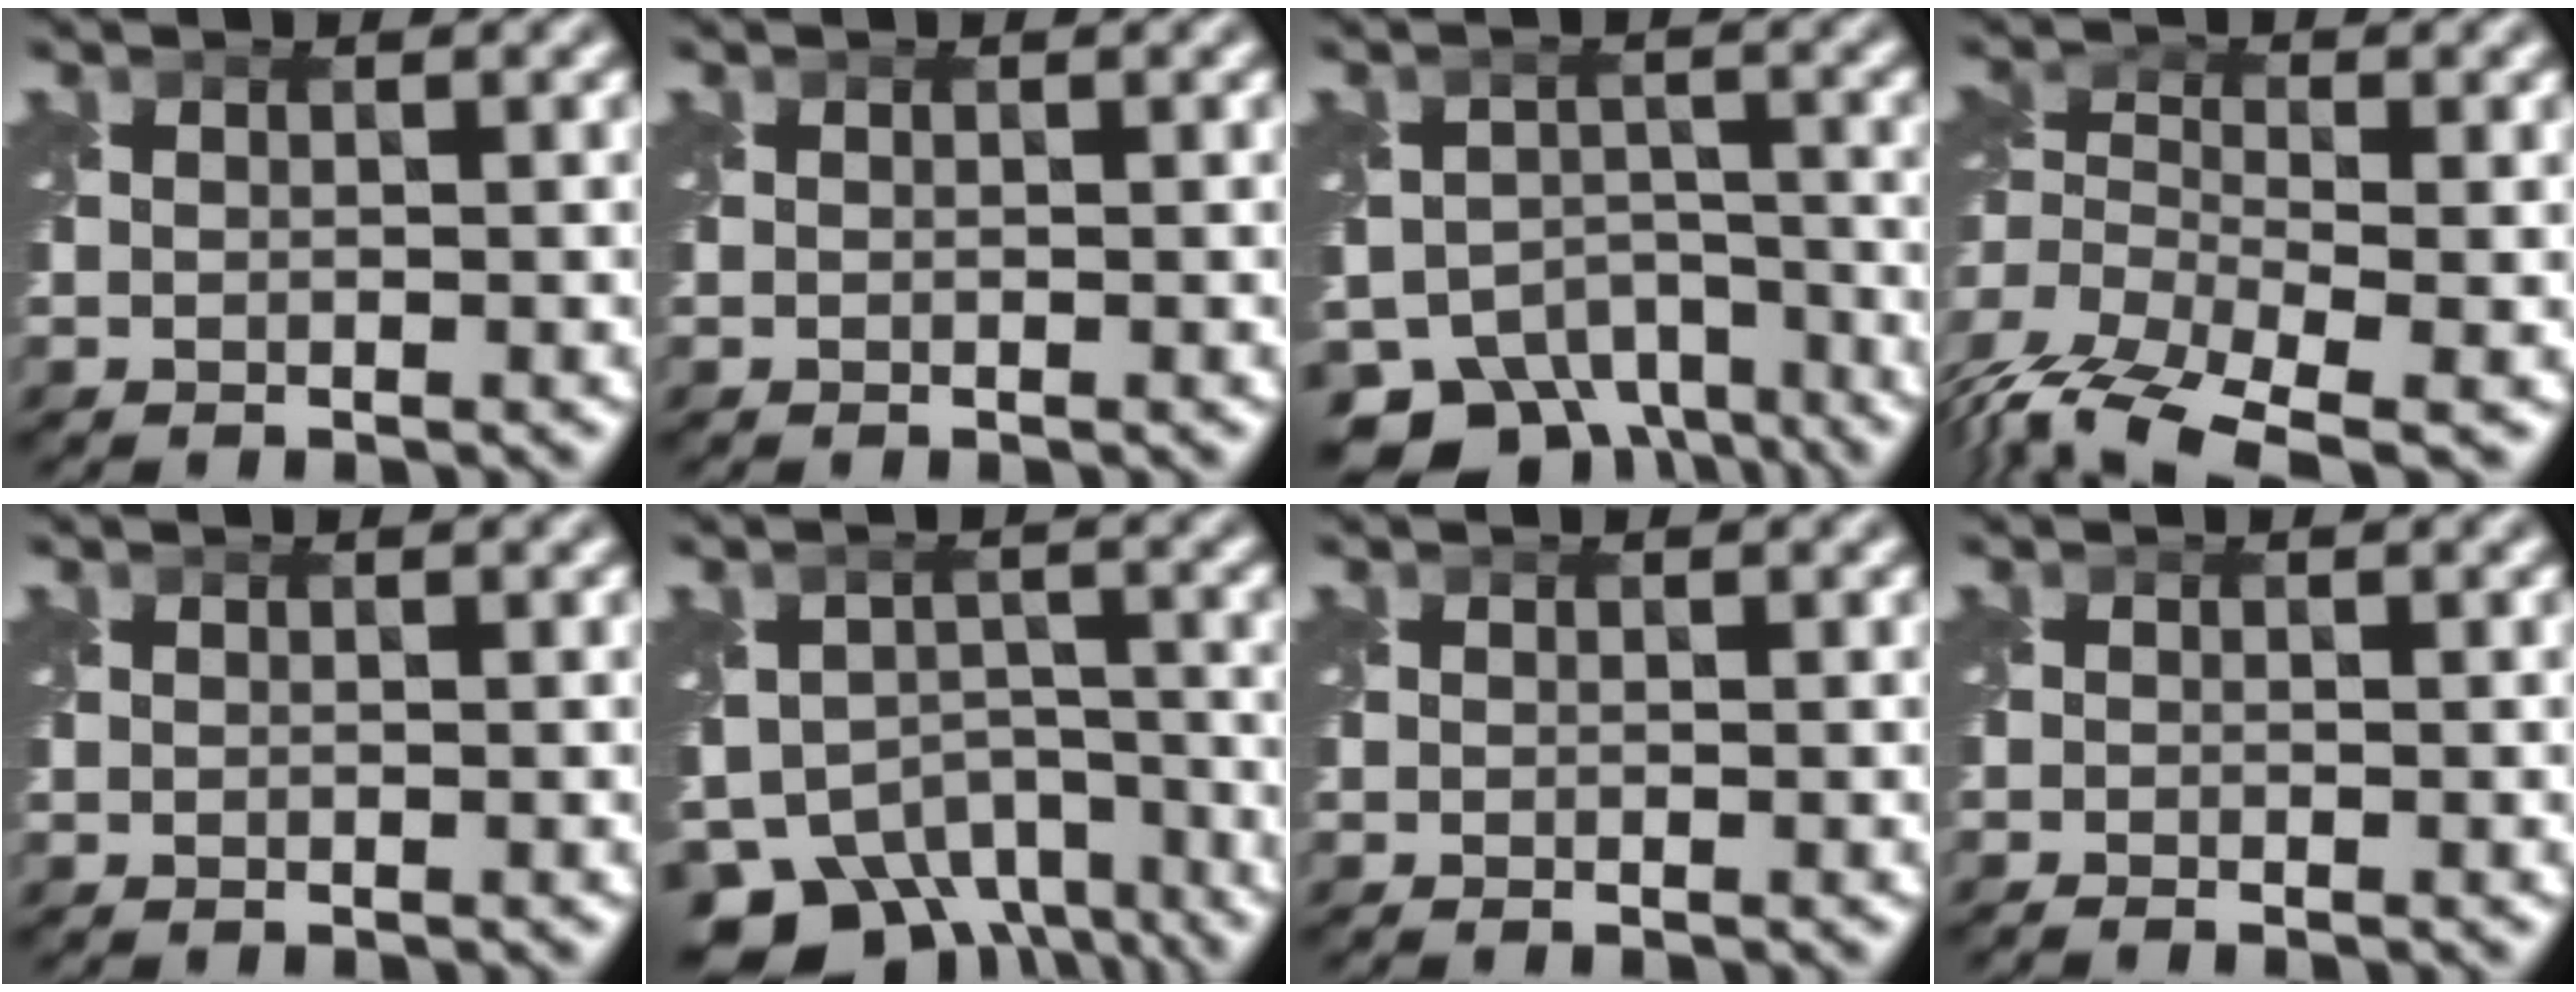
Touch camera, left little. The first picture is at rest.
{"total": 0.0}
{"total": 10.1, "force": [-8.0, 5.3, 3.1], "torque": [-0.039, -0.017, -0.117]}
{"total": 7.9, "force": [-5.6, 3.2, 4.6], "torque": [-0.095, -0.014, -0.116]}
{"total": 0.0}
{"total": 10.4, "force": [-7.6, 5.8, 3.9], "torque": [-0.063, -0.024, -0.112]}
{"total": 0.0}
{"total": 0.9, "force": [-0.9, 0.0, 0.3], "torque": [-0.004, -0.010, -0.020]}